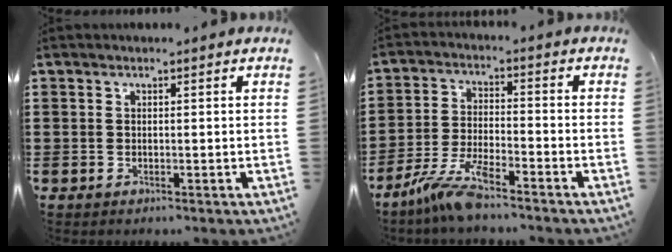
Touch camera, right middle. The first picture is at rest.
{"total": 7.1, "force": [-5.6, 0.7, 4.2], "torque": [-0.101, -0.012, -0.112]}